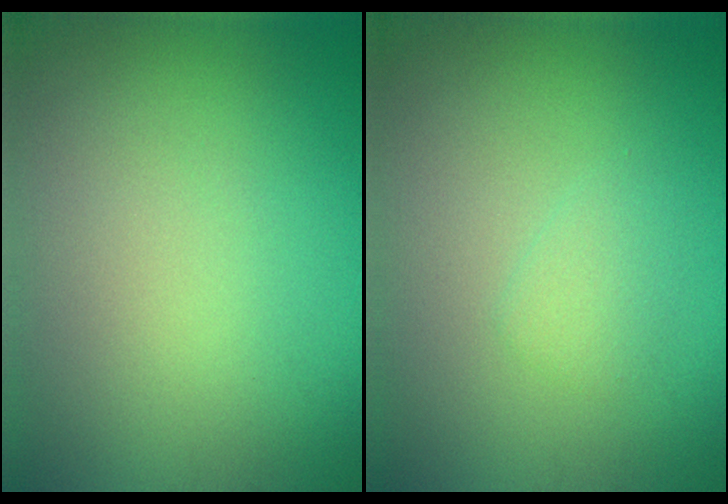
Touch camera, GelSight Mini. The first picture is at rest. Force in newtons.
{"total": 1.1, "press": 1.1, "slide": 0.1}